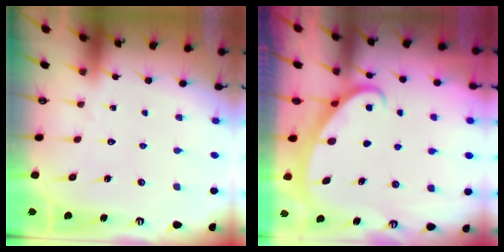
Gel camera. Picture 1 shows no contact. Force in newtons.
{"total": 2.3, "press": 2.3, "slide": 0.2}